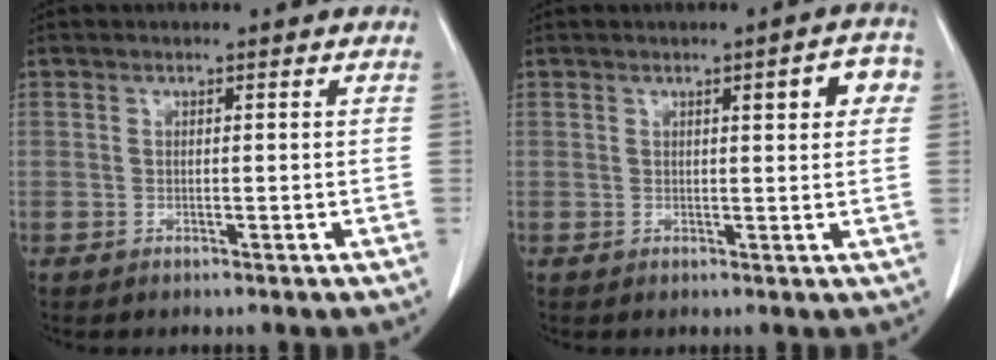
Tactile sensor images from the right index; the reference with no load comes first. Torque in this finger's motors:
{"motor_torque": [0.28, 0.34, 0.09, 0.01]}